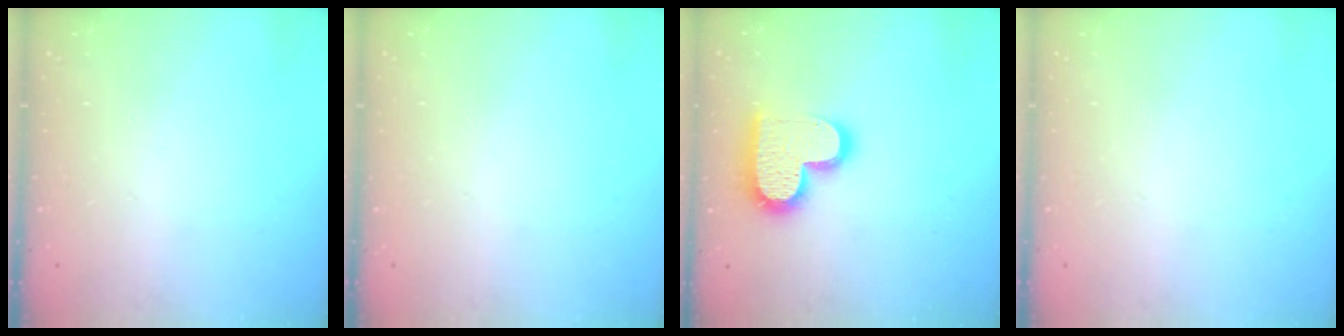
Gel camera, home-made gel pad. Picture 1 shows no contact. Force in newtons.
{"total": 0.0}
{"total": 16.0, "press": 16.0, "slide": 1.1}
{"total": 0.0}